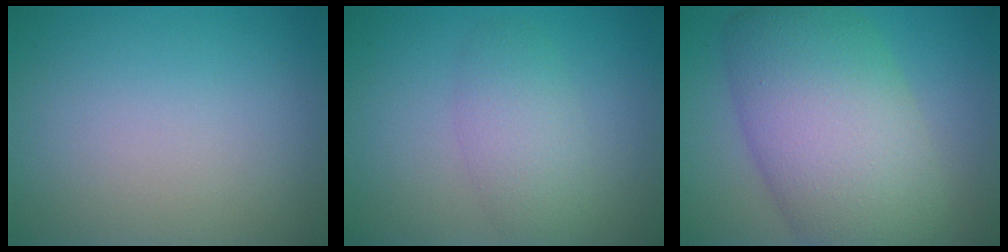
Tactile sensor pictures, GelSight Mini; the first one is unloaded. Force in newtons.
{"total": 3.2, "press": 3.2, "slide": 0.1}
{"total": 11.8, "press": 11.8, "slide": 0.4}